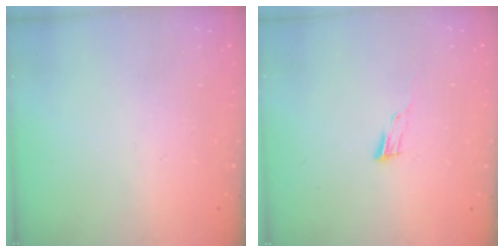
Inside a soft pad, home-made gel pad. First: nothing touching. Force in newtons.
{"total": 4.8, "press": 4.7, "slide": 1.0}